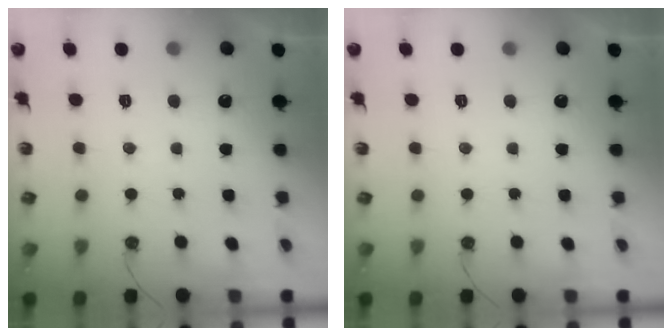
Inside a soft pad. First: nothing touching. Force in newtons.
{"total": 0.0}